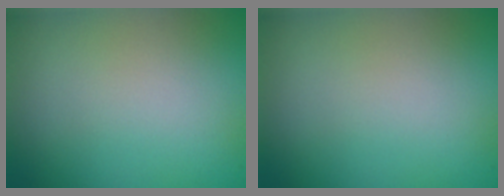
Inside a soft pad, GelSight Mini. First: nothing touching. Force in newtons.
{"total": 0.0}